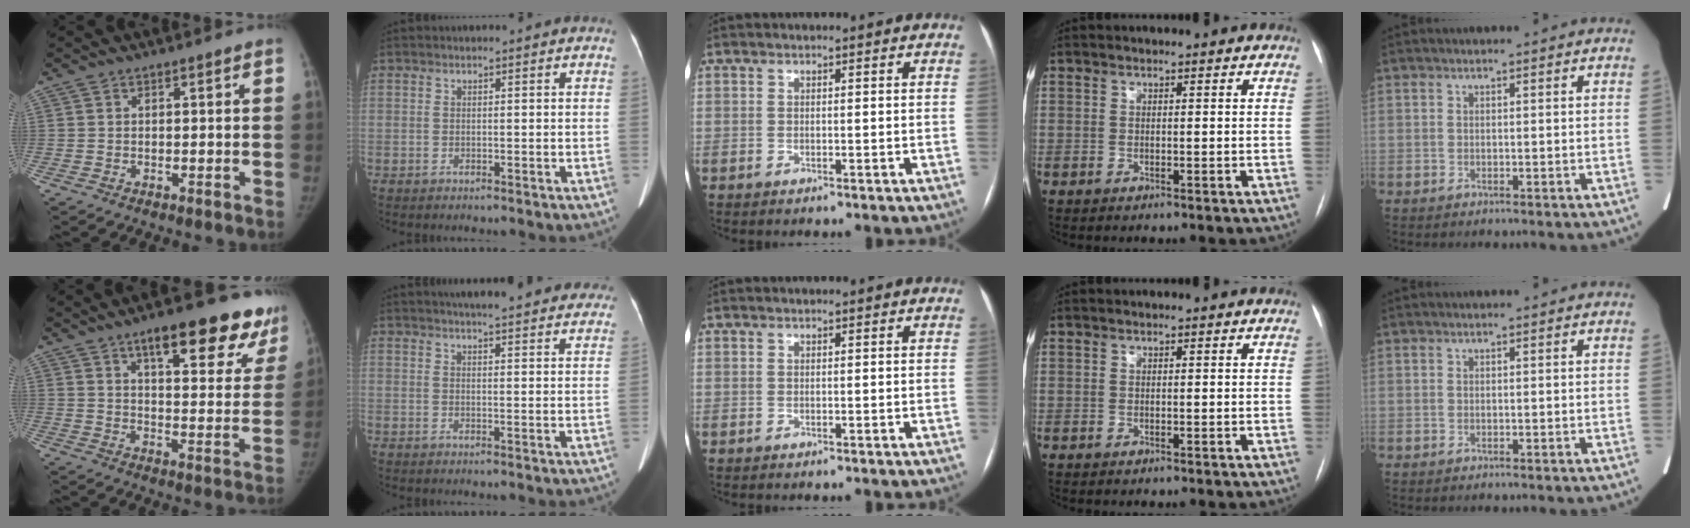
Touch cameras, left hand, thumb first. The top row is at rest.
{"thumb": {"total": 20.1, "force": [13.2, 6.6, 13.5], "torque": [-0.124, -0.048, 0.171]}, "index": {"total": 19.6, "force": [17.7, 3.1, 8.0], "torque": [-0.100, 0.002, 0.205]}}